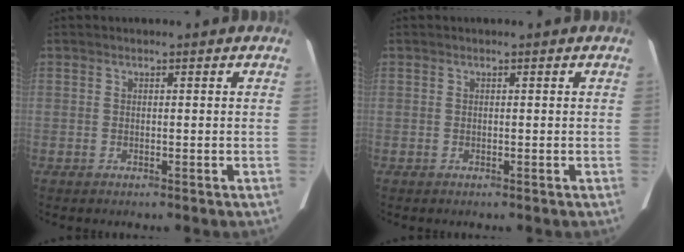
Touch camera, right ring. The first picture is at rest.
{"total": 0.0}